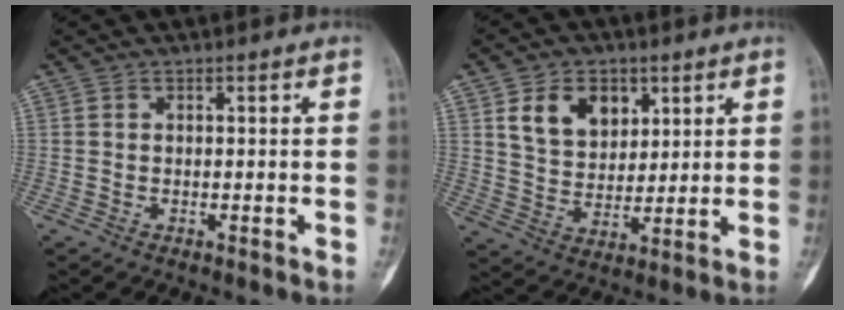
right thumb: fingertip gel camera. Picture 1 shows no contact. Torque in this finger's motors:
{"motor_torque": [-0.18, 0.25, 0.35, 0.06, 0.21]}